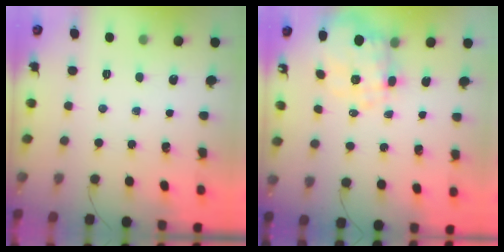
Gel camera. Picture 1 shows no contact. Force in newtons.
{"total": 4.3, "press": 3.8, "slide": 2.1}